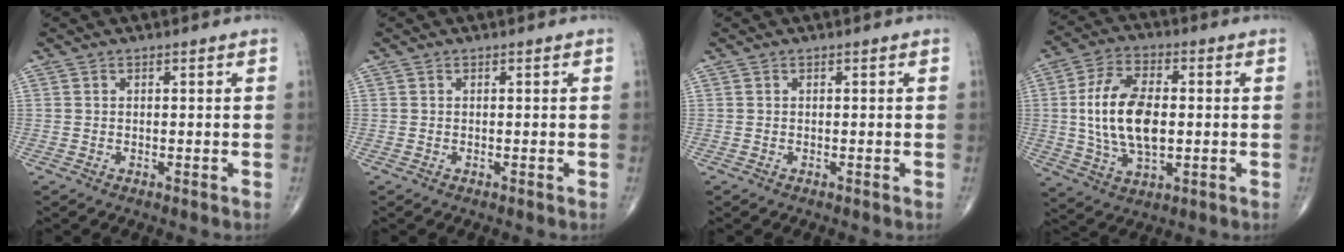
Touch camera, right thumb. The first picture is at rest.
{"total": 0.0}
{"total": 0.0}
{"total": 14.9, "force": [0.3, 7.9, 12.6], "torque": [-0.238, 0.003, 0.006]}